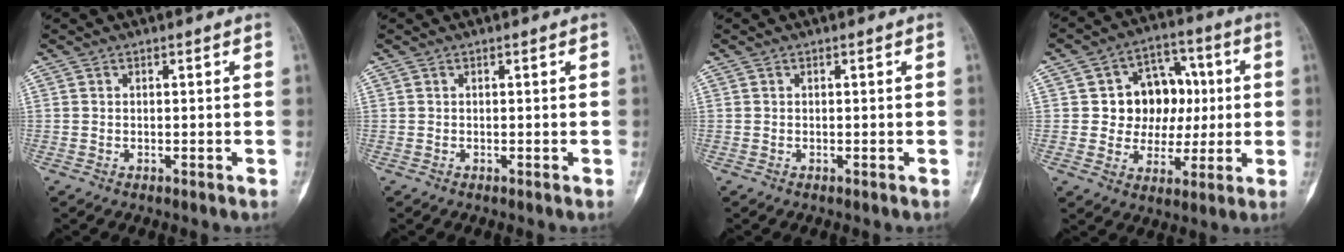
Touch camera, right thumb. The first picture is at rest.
{"total": 0.0}
{"total": 0.0}
{"total": 12.9, "force": [1.5, 10.7, 7.1], "torque": [-0.039, 0.017, 0.028]}